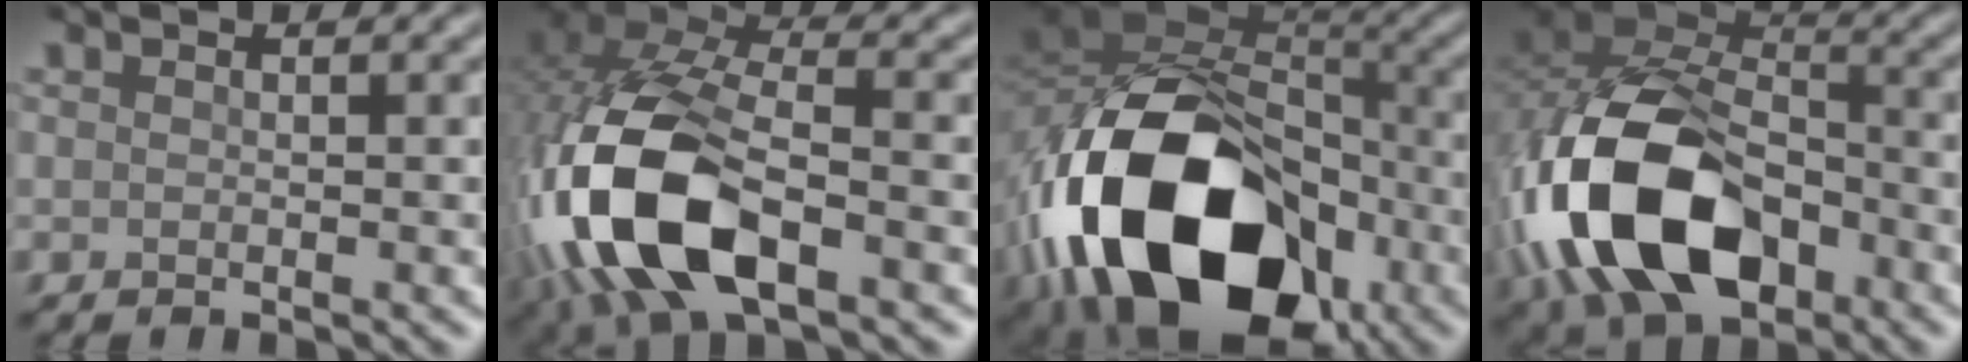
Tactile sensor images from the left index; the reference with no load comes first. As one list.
[{"total": 14.9, "force": [-5.3, 7.8, 11.6], "torque": [-0.261, -0.015, -0.093]}, {"total": 18.8, "force": [-7.5, 11.8, 12.6], "torque": [-0.242, -0.031, -0.127]}, {"total": 15.3, "force": [-5.8, 9.1, 10.8], "torque": [-0.222, -0.017, -0.111]}]